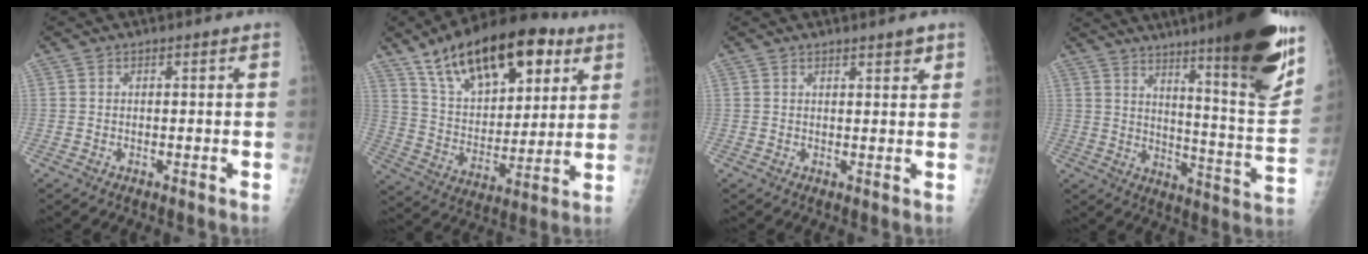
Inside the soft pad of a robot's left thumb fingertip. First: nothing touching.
{"total": 24.5, "force": [13.7, 11.9, 16.4], "torque": [-0.235, -0.030, 0.235]}
{"total": 2.2, "force": [1.7, 0.5, 1.4], "torque": [-0.014, -0.010, 0.024]}
{"total": 25.5, "force": [16.2, 2.6, 19.5], "torque": [-0.259, -0.077, 0.236]}